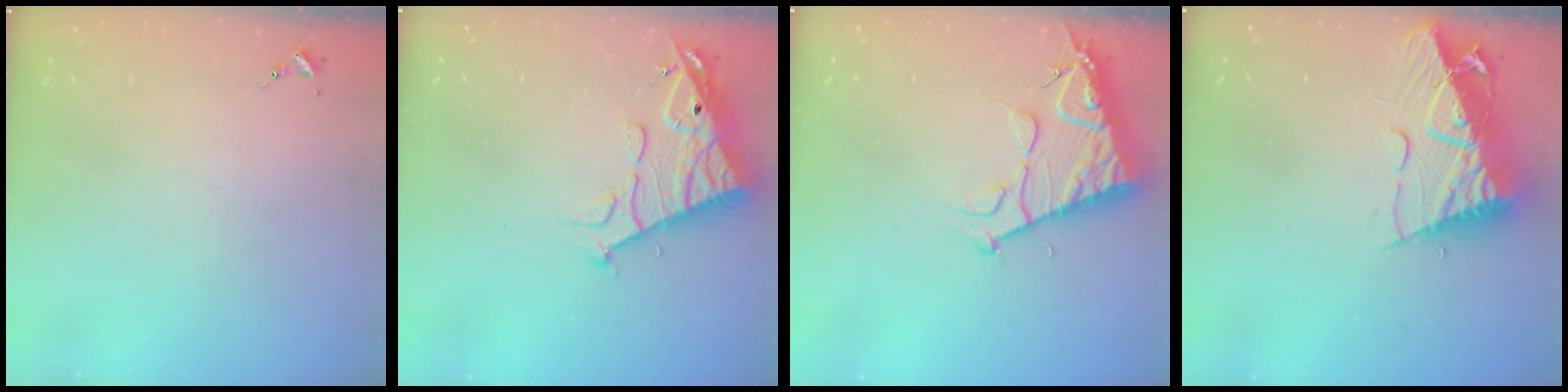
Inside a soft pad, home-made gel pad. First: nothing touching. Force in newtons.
{"total": 15.6, "press": 15.5, "slide": 1.5}
{"total": 13.0, "press": 12.9, "slide": 1.3}
{"total": 13.6, "press": 13.6, "slide": 1.1}